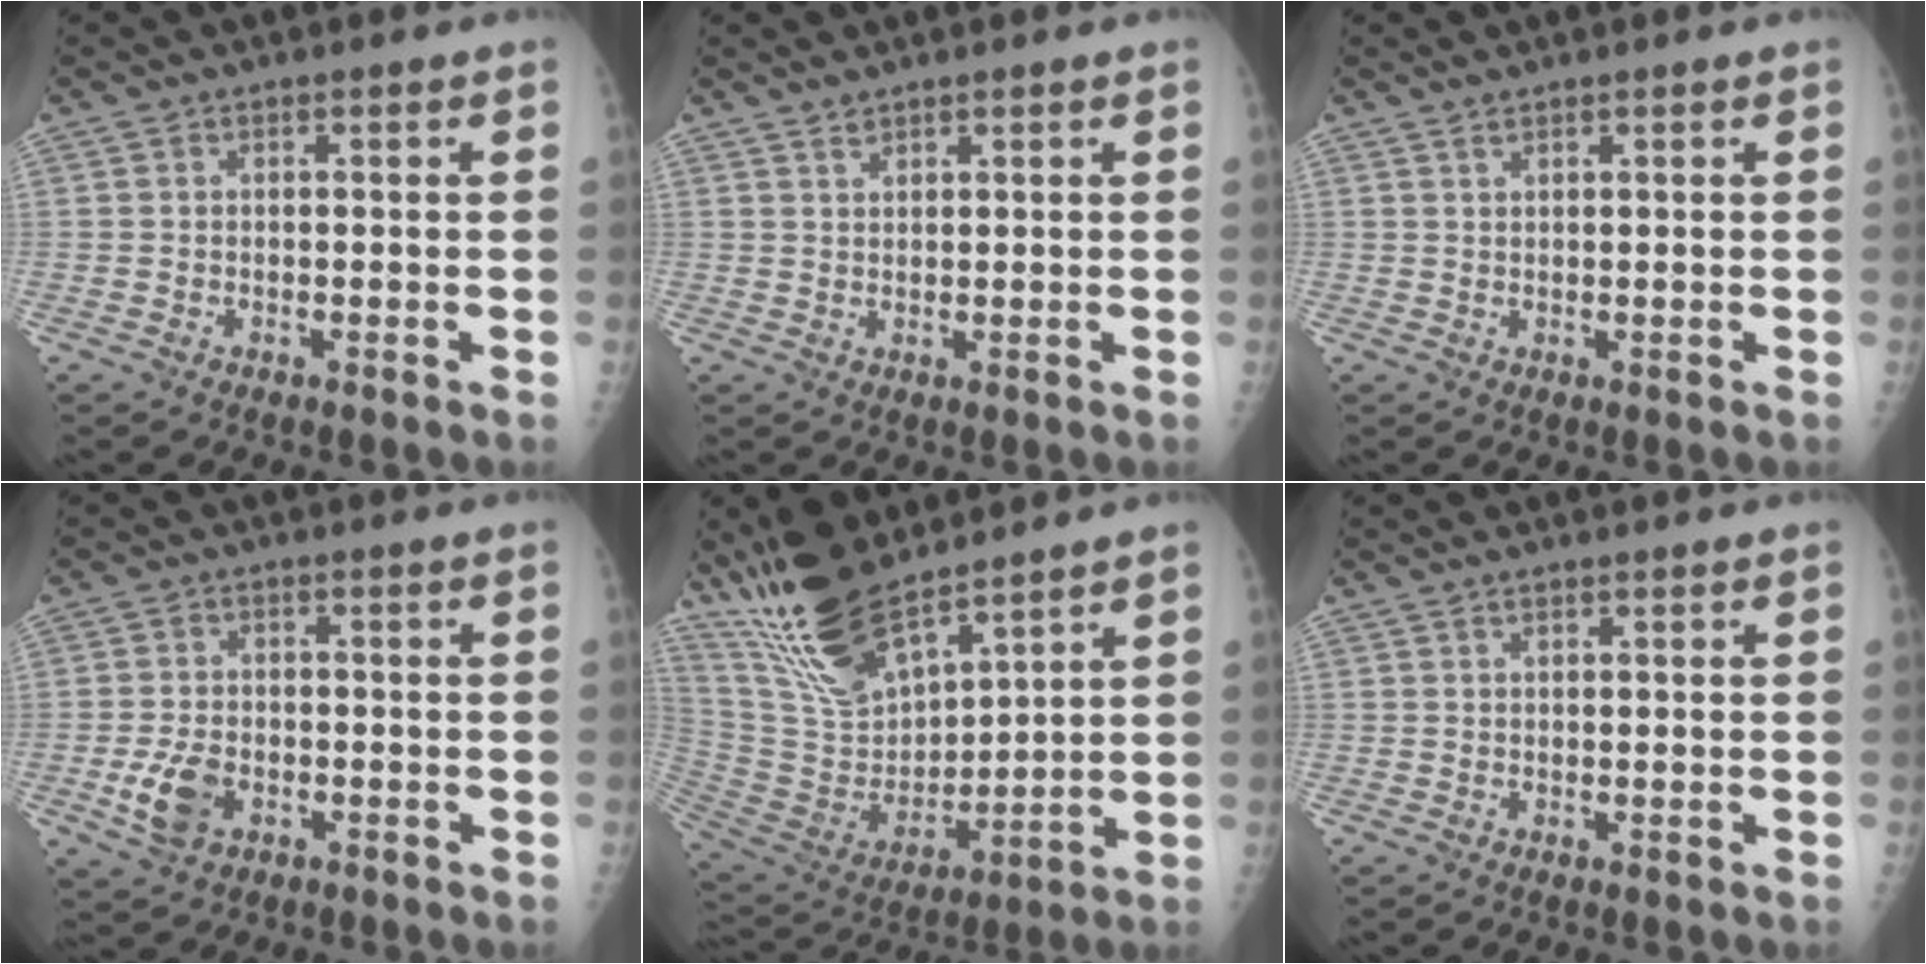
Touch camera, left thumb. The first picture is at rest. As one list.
[{"total": 1.6, "force": [1.5, 0.4, 0.4], "torque": [0.003, -0.008, 0.028]}, {"total": 1.2, "force": [1.1, 0.2, 0.4], "torque": [-0.003, -0.003, 0.023]}, {"total": 5.6, "force": [-1.9, 3.8, 3.7], "torque": [-0.066, 0.004, -0.033]}, {"total": 17.5, "force": [14.0, 5.2, 9.1], "torque": [-0.143, -0.072, 0.283]}, {"total": 0.8, "force": [0.7, 0.3, 0.4], "torque": [-0.003, 0.000, 0.013]}]